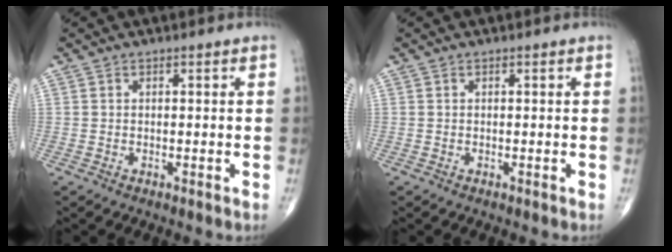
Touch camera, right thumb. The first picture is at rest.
{"total": 0.0}